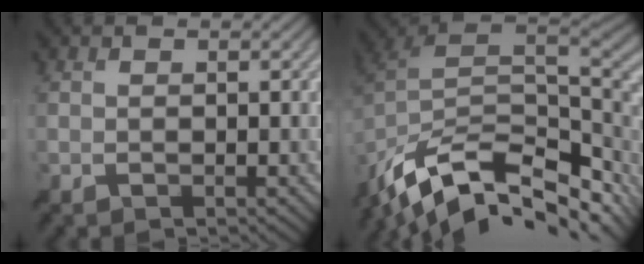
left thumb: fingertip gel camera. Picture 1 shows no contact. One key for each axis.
{"total": 14.7, "fx": -7.0, "fy": 8.0, "fz": 10.2, "tx": -0.228, "ty": -0.019, "tz": -0.112}